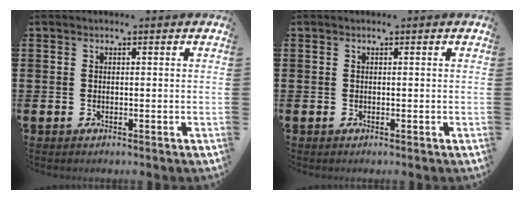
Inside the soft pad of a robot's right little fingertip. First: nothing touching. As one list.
[{"total": 0.0}]